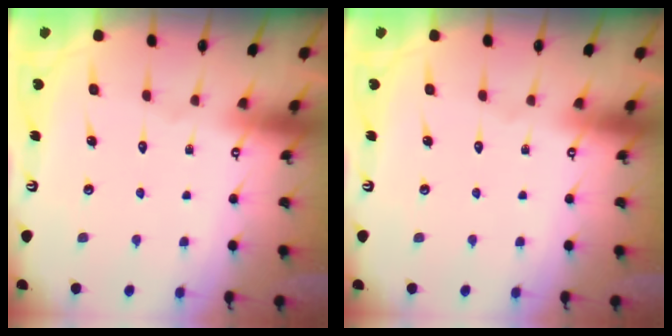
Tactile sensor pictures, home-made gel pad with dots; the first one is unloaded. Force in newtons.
{"total": 0.0}